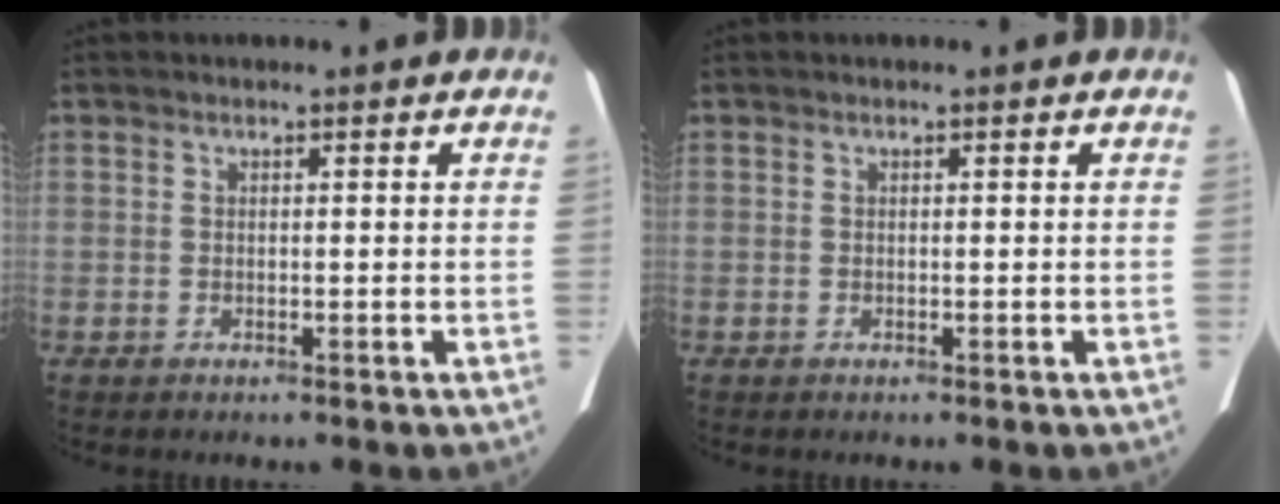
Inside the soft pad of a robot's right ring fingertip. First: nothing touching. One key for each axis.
{"total": 0.0}